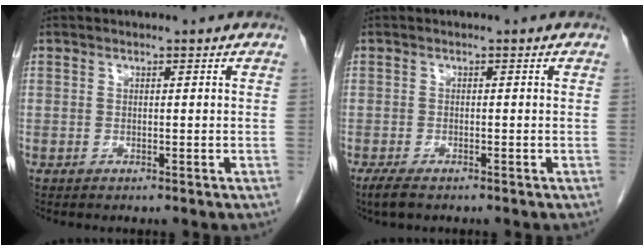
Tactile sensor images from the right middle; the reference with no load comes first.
{"total": 2.7, "force": [-1.9, 0.8, 1.7], "torque": [-0.039, -0.007, -0.030]}